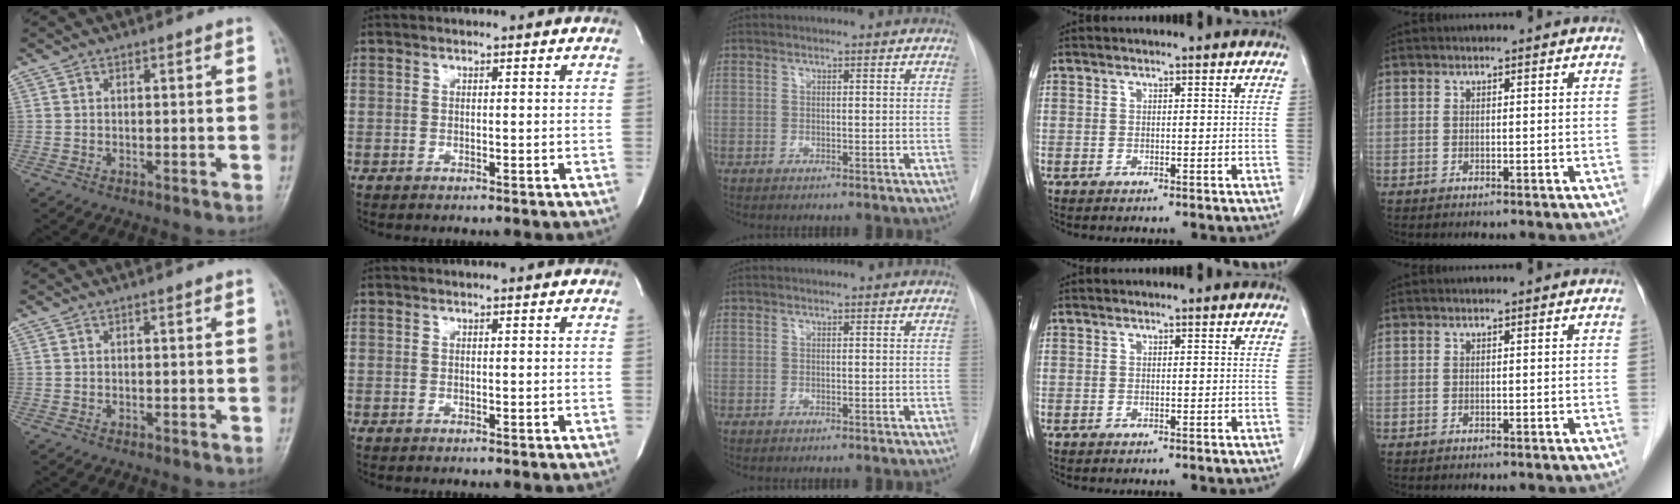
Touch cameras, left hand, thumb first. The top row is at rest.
{}